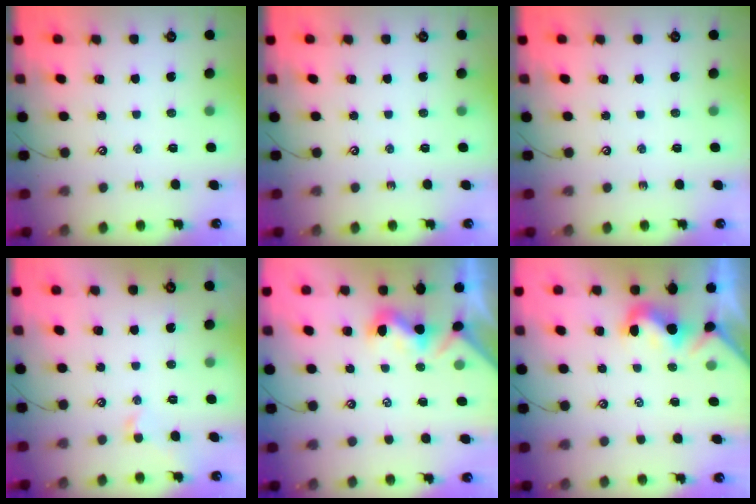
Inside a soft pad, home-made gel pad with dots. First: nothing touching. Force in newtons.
{"total": 0.0}
{"total": 0.0}
{"total": 0.9, "press": 0.7, "slide": 0.6}
{"total": 1.4, "press": 1.3, "slide": 0.5}
{"total": 1.0, "press": 0.9, "slide": 0.4}